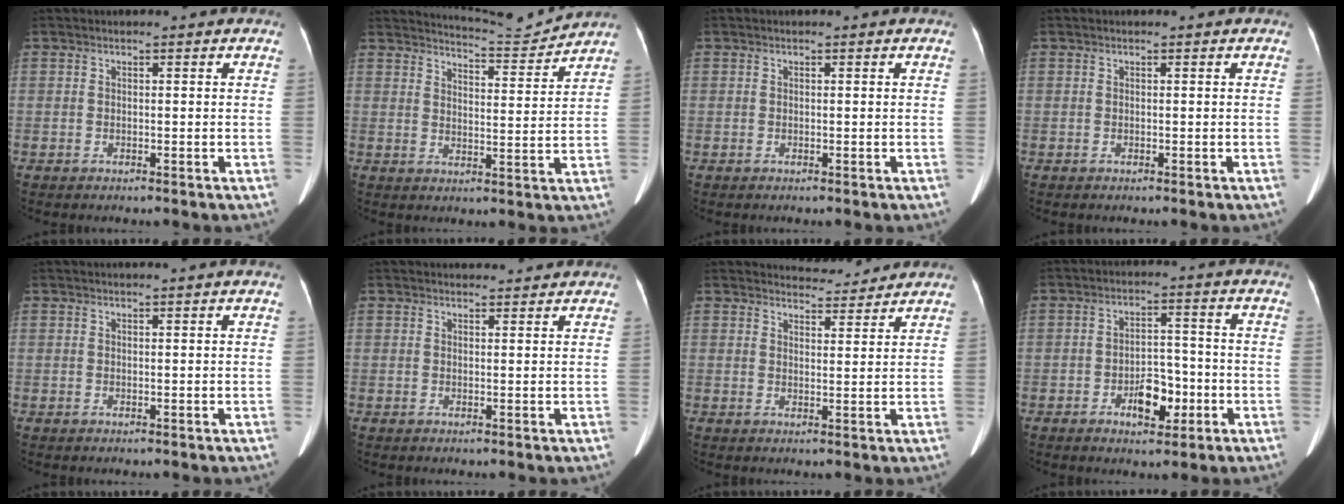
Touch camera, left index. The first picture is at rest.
{"total": 7.1, "force": [7.0, -1.3, -0.4], "torque": [-0.014, -0.018, 0.109]}
{"total": 0.0}
{"total": 0.0}
{"total": 0.6, "force": [0.4, -0.3, 0.4], "torque": [-0.013, -0.001, 0.014]}
{"total": 2.3, "force": [2.3, 0.4, 0.1], "torque": [-0.009, 0.010, 0.030]}
{"total": 4.2, "force": [4.1, 0.6, -0.4], "torque": [-0.005, 0.002, 0.057]}
{"total": 5.8, "force": [-2.5, 3.0, 4.2], "torque": [-0.069, 0.011, -0.037]}